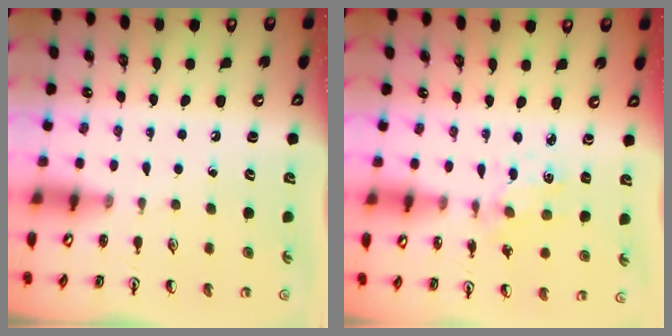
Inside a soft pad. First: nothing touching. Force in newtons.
{"total": 1.1, "press": 1.1, "slide": 0.3}